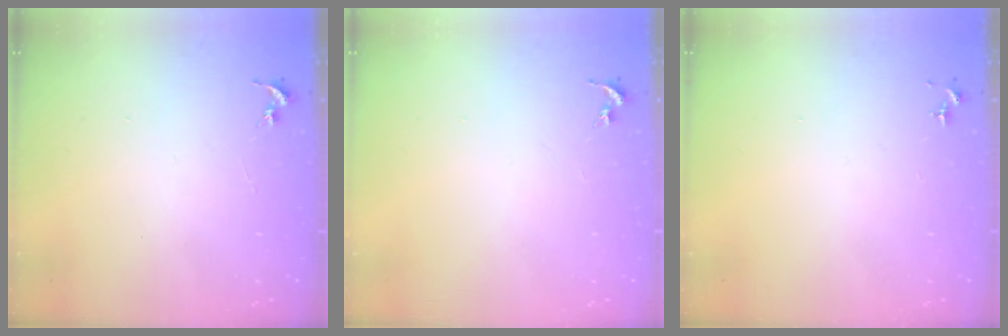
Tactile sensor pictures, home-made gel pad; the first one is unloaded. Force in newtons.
{"total": 0.0}
{"total": 0.0}